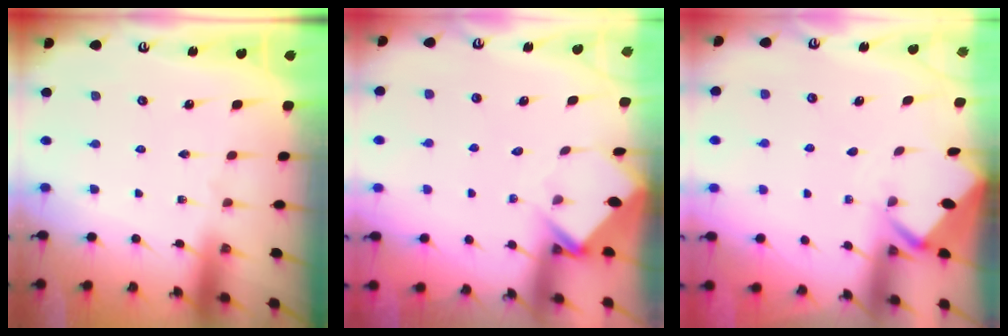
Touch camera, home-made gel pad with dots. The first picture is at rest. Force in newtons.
{"total": 3.7, "press": 3.7, "slide": 0.3}
{"total": 2.5, "press": 2.5, "slide": 0.2}